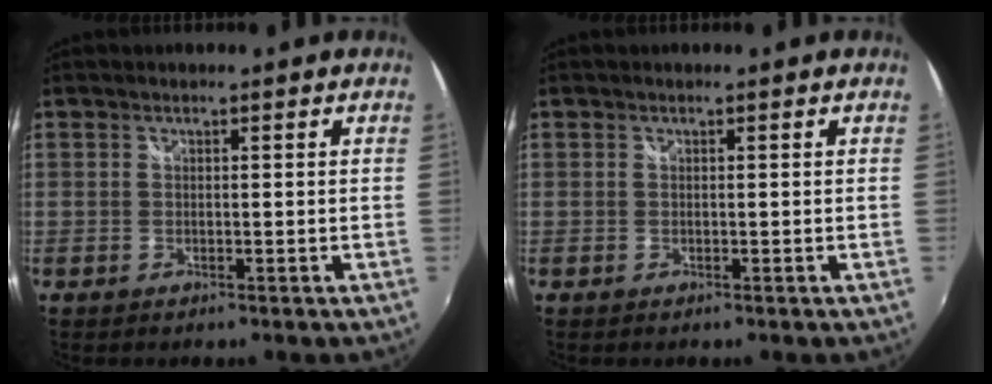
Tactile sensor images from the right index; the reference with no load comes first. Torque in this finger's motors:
{"motor_torque": [0.00, 0.00, 0.00, 0.01]}